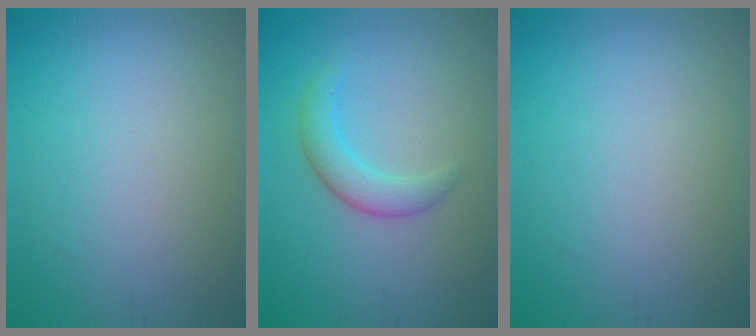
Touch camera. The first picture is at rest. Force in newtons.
{"total": 2.9, "press": 2.9, "slide": 0.2}
{"total": 0.0}